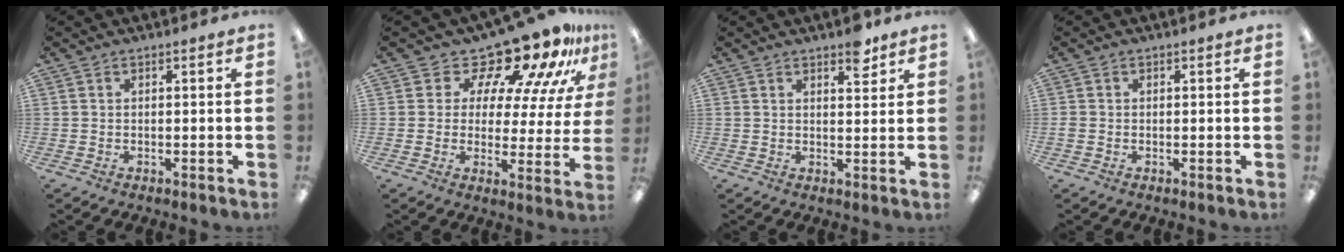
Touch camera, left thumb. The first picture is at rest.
{"total": 15.6, "force": [13.2, 5.3, 6.5], "torque": [-0.112, -0.110, 0.223]}
{"total": 5.0, "force": [3.6, 2.2, 2.7], "torque": [-0.021, -0.019, 0.057]}
{"total": 1.0, "force": [-0.2, 0.8, 0.4], "torque": [-0.006, 0.003, -0.005]}